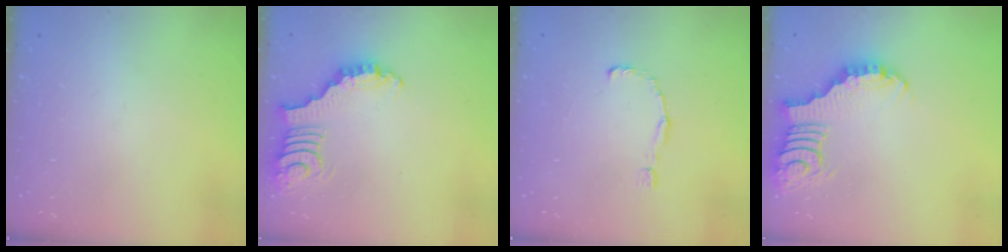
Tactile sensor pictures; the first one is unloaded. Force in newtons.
{"total": 3.6, "press": 3.5, "slide": 0.7}
{"total": 0.7, "press": 0.7, "slide": 0.0}
{"total": 2.8, "press": 2.7, "slide": 0.5}